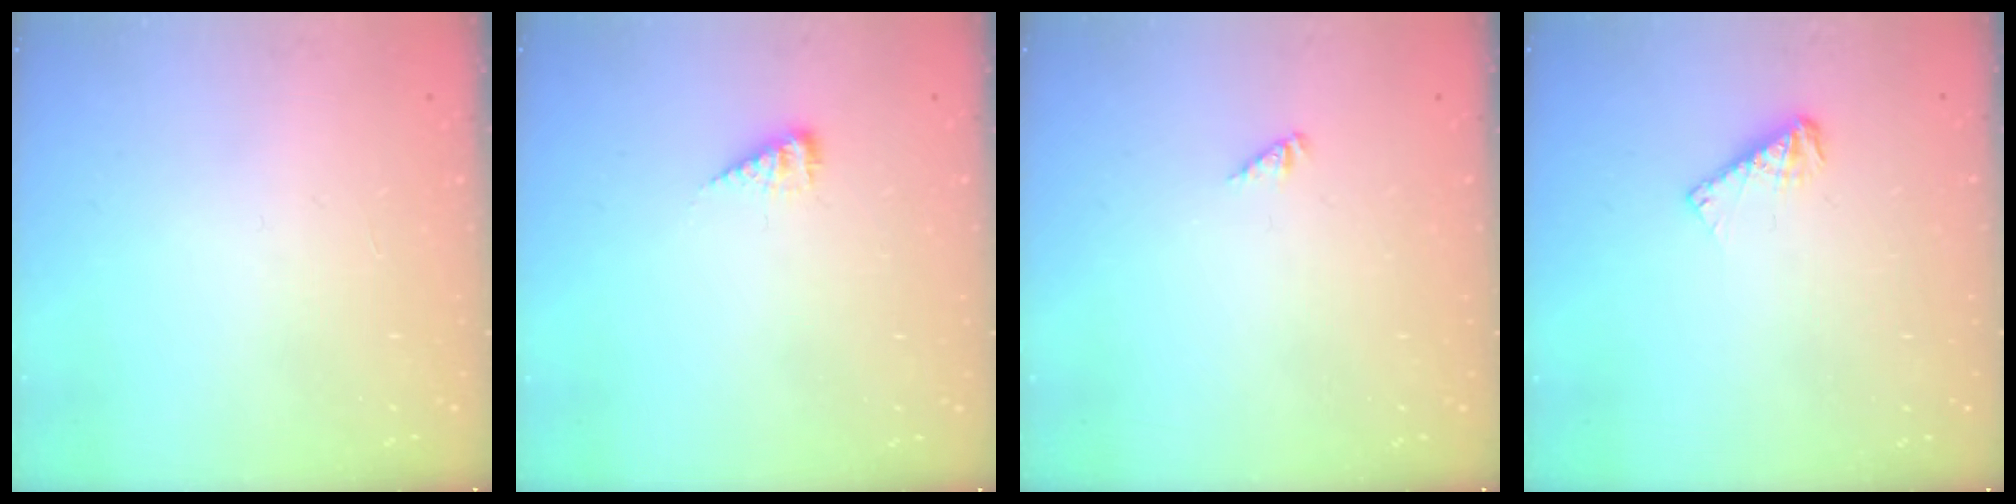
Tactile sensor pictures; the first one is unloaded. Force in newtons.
{"total": 4.6, "press": 4.6, "slide": 0.7}
{"total": 0.0}
{"total": 4.7, "press": 4.7, "slide": 0.3}